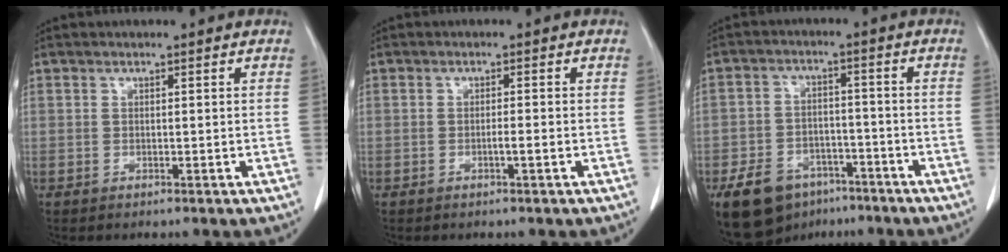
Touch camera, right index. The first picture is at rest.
{"total": 1.3, "force": [-0.5, 0.0, 1.2], "torque": [-0.021, 0.000, -0.010]}
{"total": 11.1, "force": [-7.3, 6.9, 4.8], "torque": [-0.080, 0.009, -0.115]}